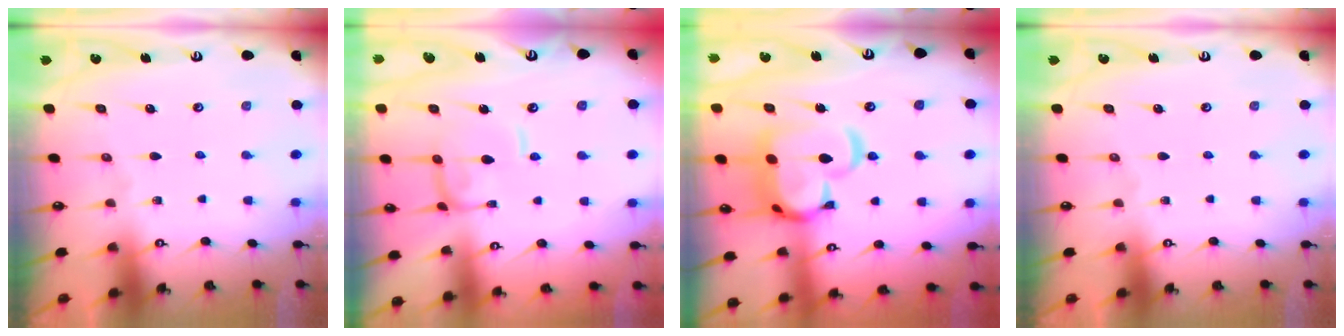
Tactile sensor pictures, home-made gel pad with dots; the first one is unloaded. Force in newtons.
{"total": 1.7, "press": 1.7, "slide": 0.4}
{"total": 12.0, "press": 11.9, "slide": 1.7}
{"total": 0.0}